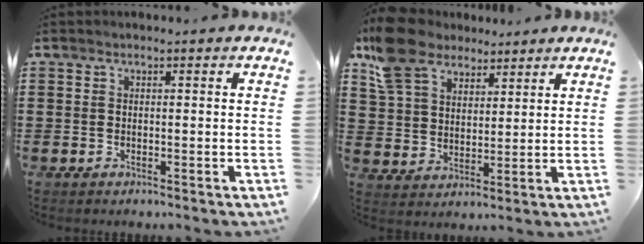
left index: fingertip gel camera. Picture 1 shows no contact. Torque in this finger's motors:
{"motor_torque": [2.14, 0.00, 0.65, 0.13]}